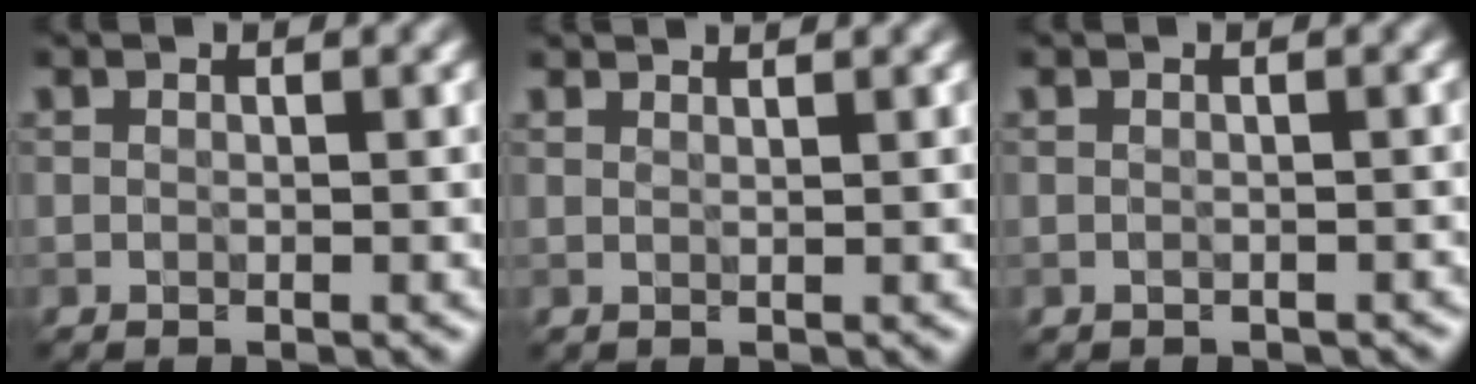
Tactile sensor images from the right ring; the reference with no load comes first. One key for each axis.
{"total": 1.7, "fx": 1.6, "fy": 0.3, "fz": 0.5, "tx": -0.004, "ty": -0.003, "tz": 0.015}
{"total": 0.6, "fx": -0.4, "fy": 0.4, "fz": 0.1, "tx": -0.002, "ty": -0.005, "tz": -0.004}